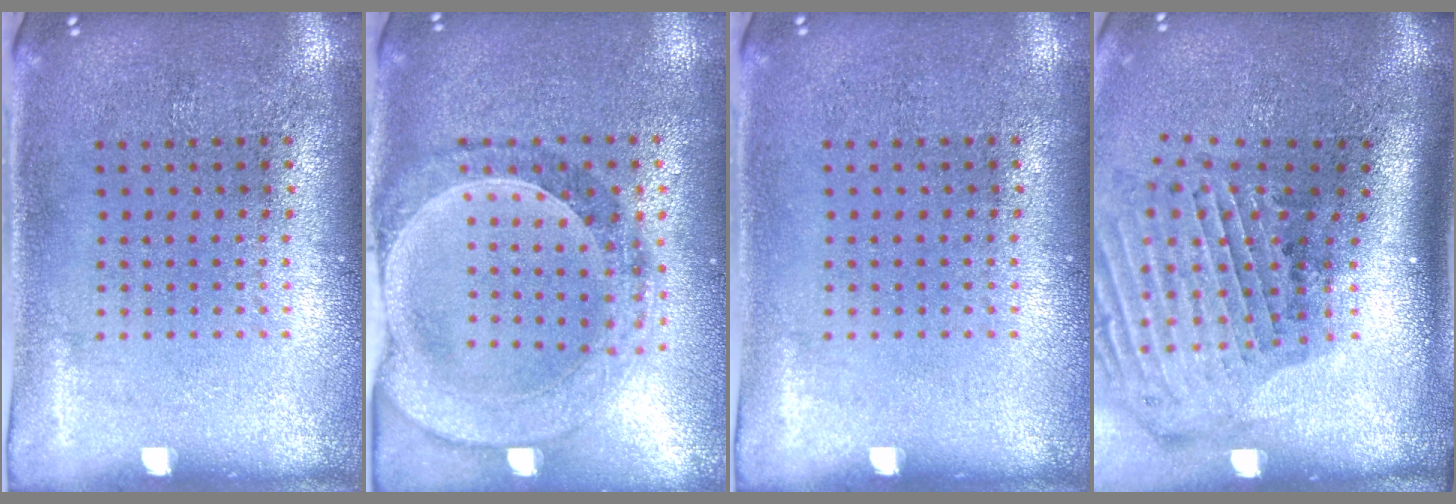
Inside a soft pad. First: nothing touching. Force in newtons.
{"total": 1.5, "press": 1.4, "slide": 0.3}
{"total": 0.0}
{"total": 2.4, "press": 1.8, "slide": 1.6}